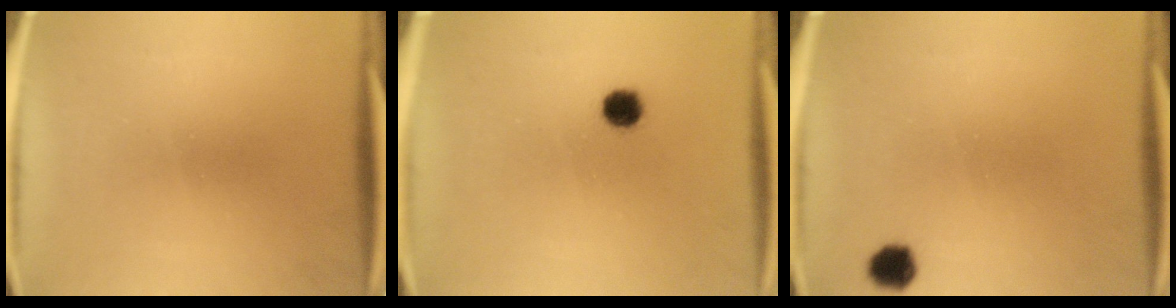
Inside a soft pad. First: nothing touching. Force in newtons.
{"total": 3.7}
{"total": 3.3}